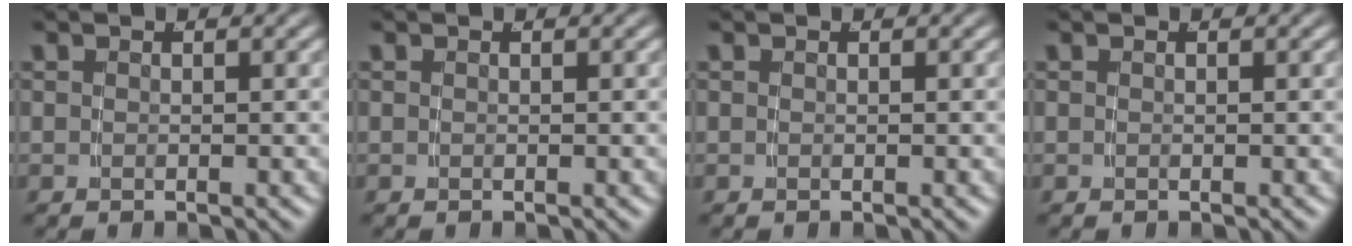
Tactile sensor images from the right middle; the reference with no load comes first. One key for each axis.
{"total": 0.0}
{"total": 0.0}
{"total": 0.0}